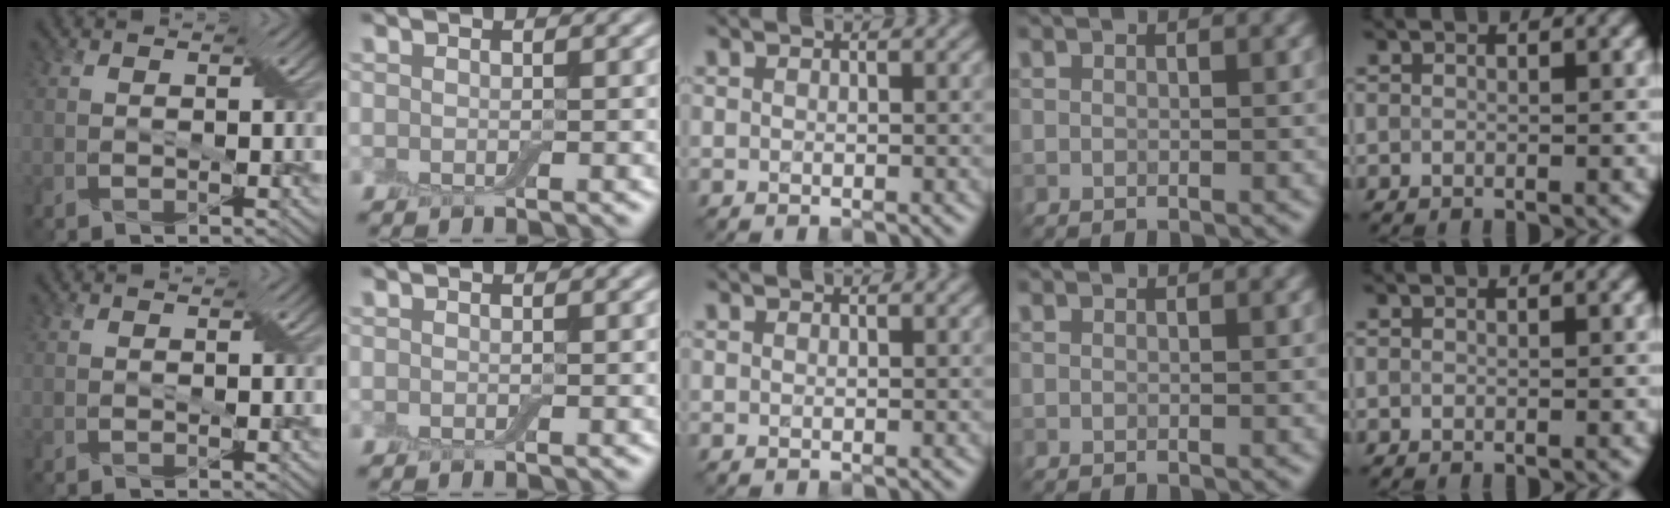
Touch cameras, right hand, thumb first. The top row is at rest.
{}